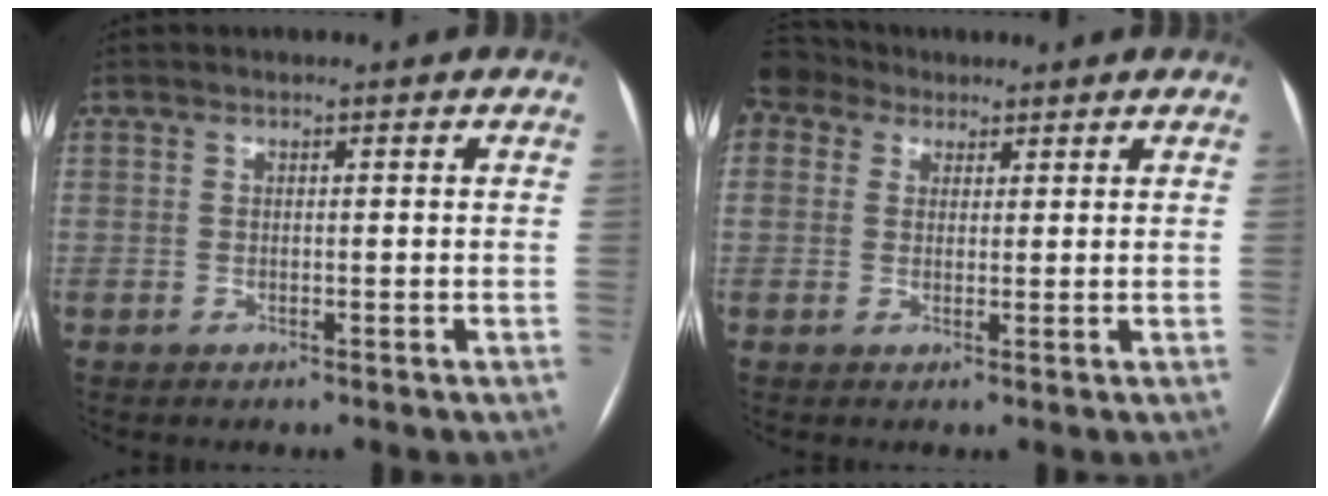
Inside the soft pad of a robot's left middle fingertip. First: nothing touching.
{"total": 4.2, "force": [3.3, 2.5, 0.3], "torque": [-0.020, 0.026, 0.071]}